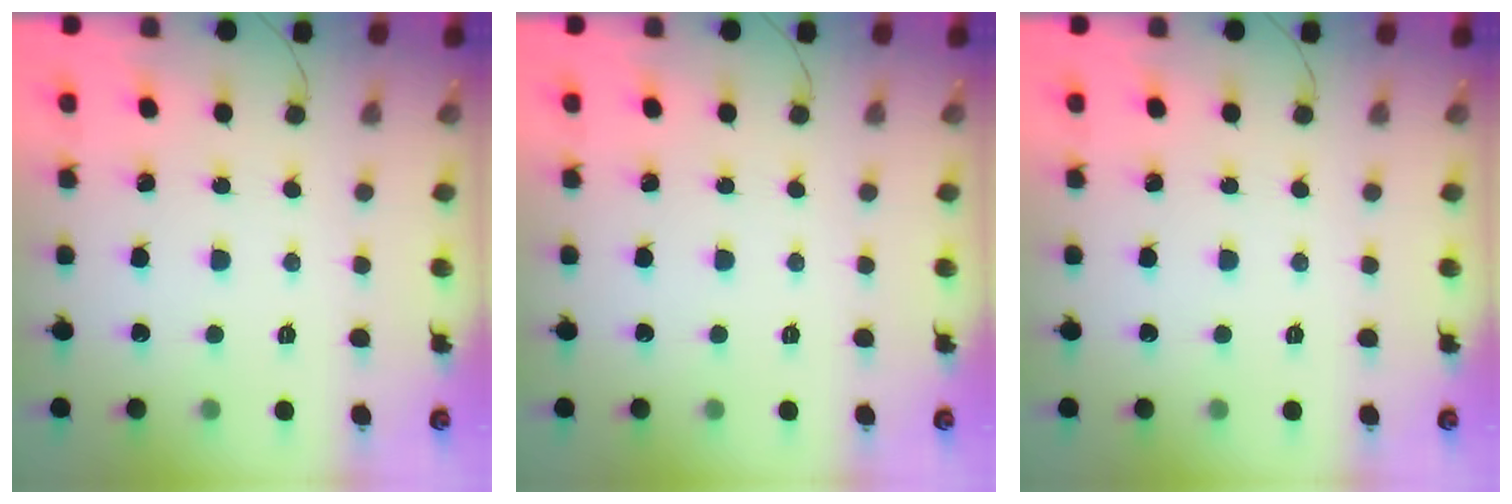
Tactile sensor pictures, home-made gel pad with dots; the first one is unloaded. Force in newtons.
{"total": 0.0}
{"total": 0.0}